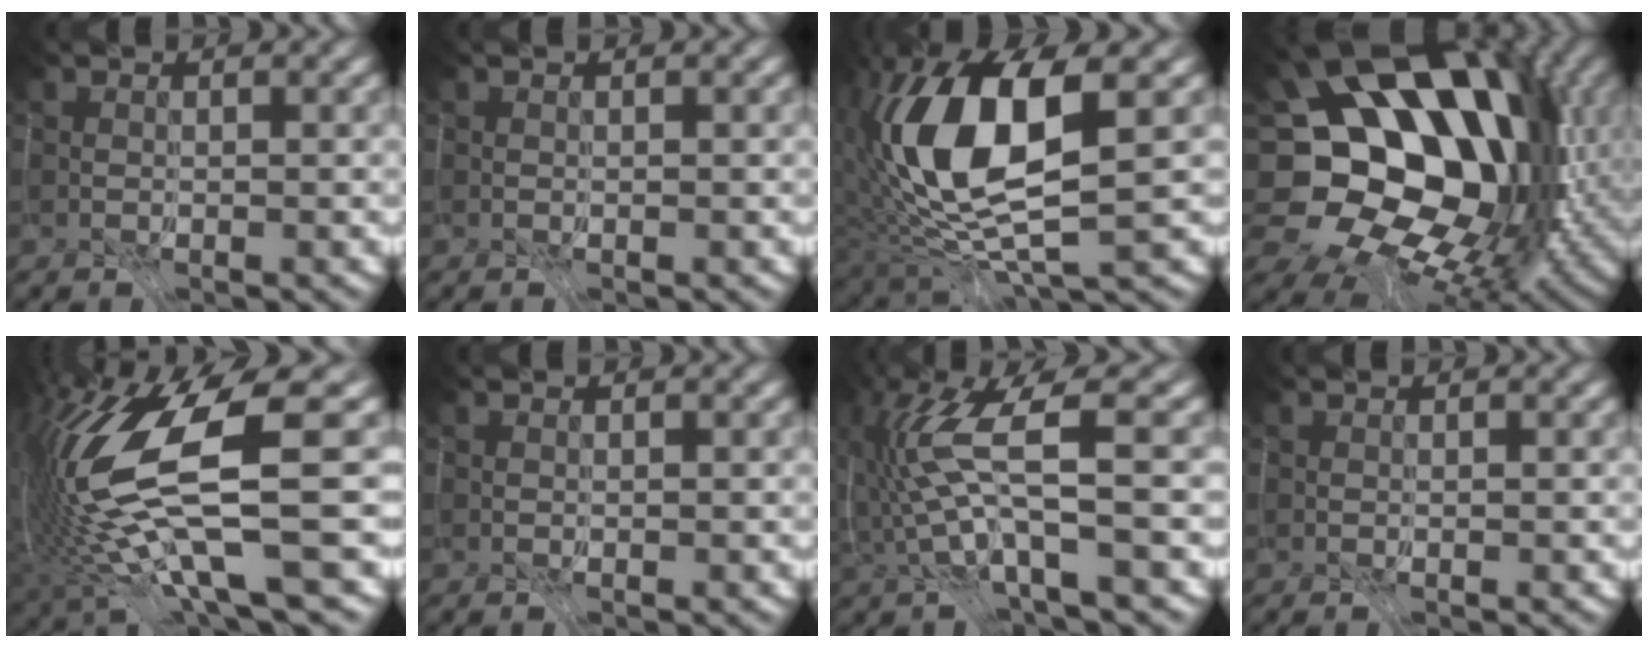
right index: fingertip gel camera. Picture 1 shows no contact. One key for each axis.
{"total": 0.0}
{"total": 7.0, "fx": -1.0, "fy": 0.6, "fz": 6.9, "tx": -0.133, "ty": -0.010, "tz": -0.001}
{"total": 13.1, "fx": -0.1, "fy": 8.5, "fz": 10.0, "tx": -0.149, "ty": -0.022, "tz": 0.036}
{"total": 11.1, "fx": -2.8, "fy": -1.1, "fz": 10.7, "tx": -0.220, "ty": -0.030, "tz": -0.022}
{"total": 0.0}
{"total": 5.9, "fx": -2.5, "fy": -2.7, "fz": 4.5, "tx": -0.105, "ty": -0.011, "tz": -0.030}
{"total": 0.0}